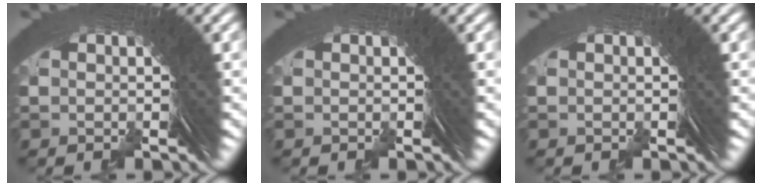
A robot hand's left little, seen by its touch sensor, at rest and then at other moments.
{"total": 0.0}
{"total": 0.0}